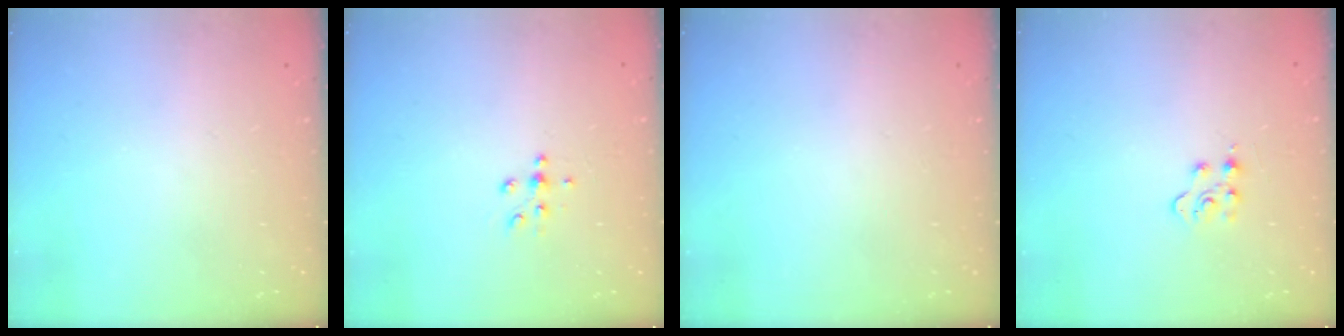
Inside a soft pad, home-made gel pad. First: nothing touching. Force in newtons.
{"total": 5.8, "press": 5.5, "slide": 2.0}
{"total": 0.0}
{"total": 4.0, "press": 4.0, "slide": 0.4}